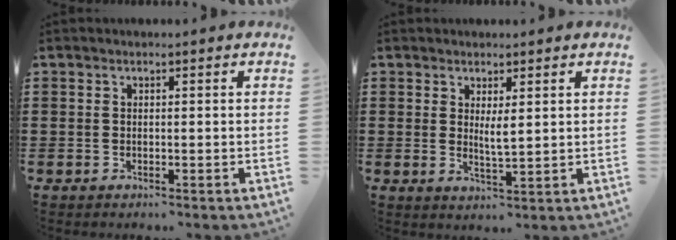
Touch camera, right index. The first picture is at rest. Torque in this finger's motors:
{"motor_torque": [0.45, 0.36, 0.39, 0.09]}